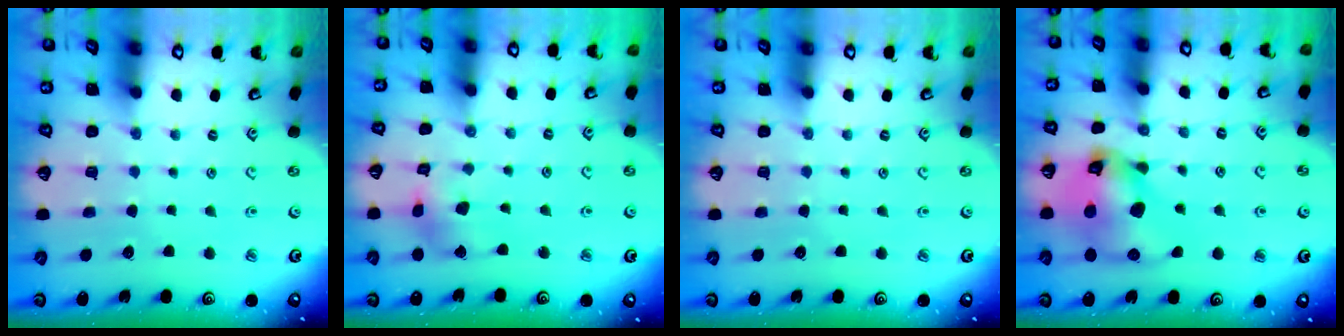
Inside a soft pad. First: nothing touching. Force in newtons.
{"total": 9.9, "press": 9.8, "slide": 1.3}
{"total": 0.0}
{"total": 15.3, "press": 15.2, "slide": 2.0}